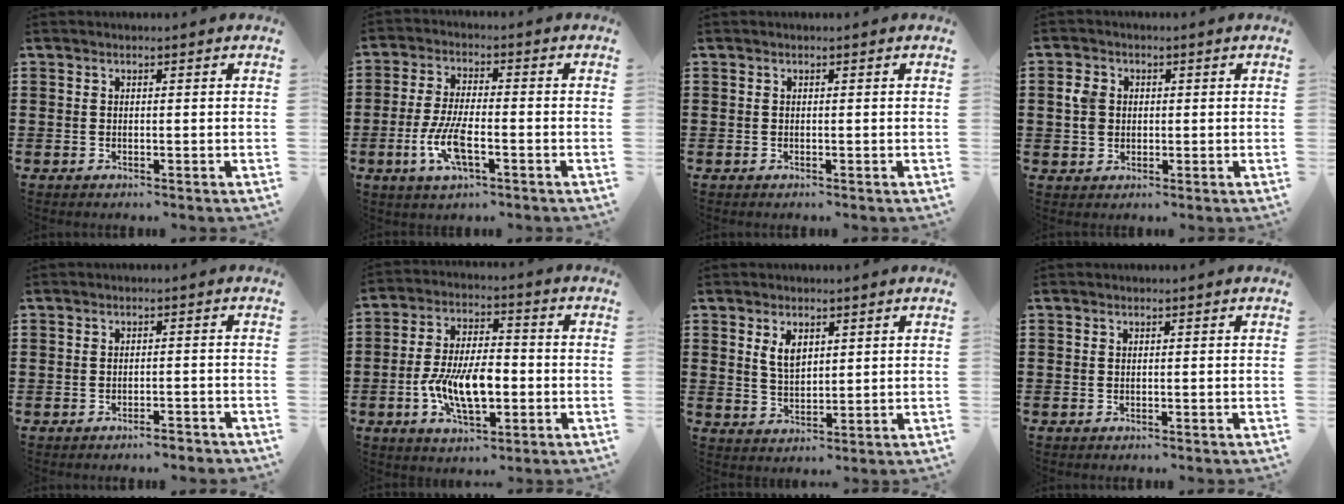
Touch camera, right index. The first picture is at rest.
{"total": 7.3, "force": [-2.6, 2.4, 6.4], "torque": [-0.145, -0.013, -0.051]}
{"total": 0.0}
{"total": 3.5, "force": [0.4, 2.9, 1.9], "torque": [-0.054, 0.010, 0.002]}
{"total": 1.6, "force": [-1.5, 0.2, 0.2], "torque": [-0.010, 0.001, -0.031]}
{"total": 9.9, "force": [-2.4, 4.8, 8.3], "torque": [-0.188, -0.003, -0.051]}
{"total": 3.5, "force": [1.7, 1.9, 2.4], "torque": [-0.045, 0.002, 0.030]}
{"total": 0.0}